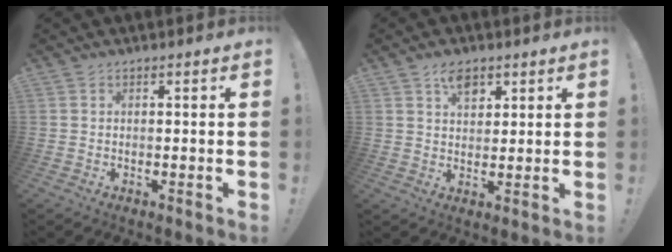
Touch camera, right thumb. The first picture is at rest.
{"total": 6.1, "force": [3.6, 3.6, 3.3], "torque": [-0.047, -0.011, 0.062]}